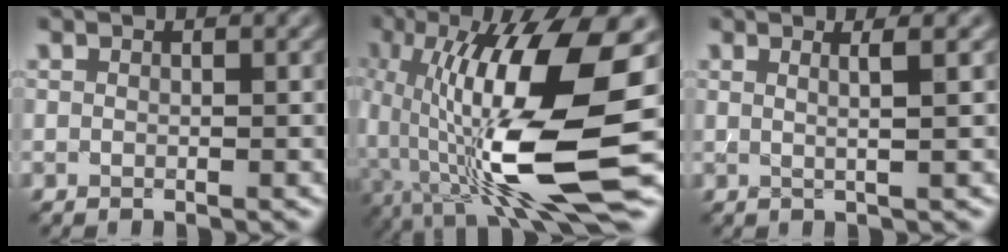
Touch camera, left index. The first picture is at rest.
{"total": 13.6, "force": [-2.1, 3.2, 13.1], "torque": [-0.236, 0.000, -0.037]}
{"total": 2.2, "force": [0.7, 0.7, 1.9], "torque": [-0.027, 0.005, -0.007]}